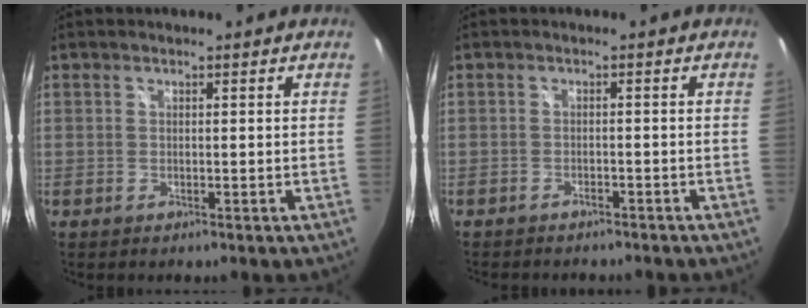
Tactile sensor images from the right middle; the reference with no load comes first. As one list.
[{"total": 3.9, "force": [-3.5, 1.3, 1.2], "torque": [-0.034, -0.009, -0.050]}]